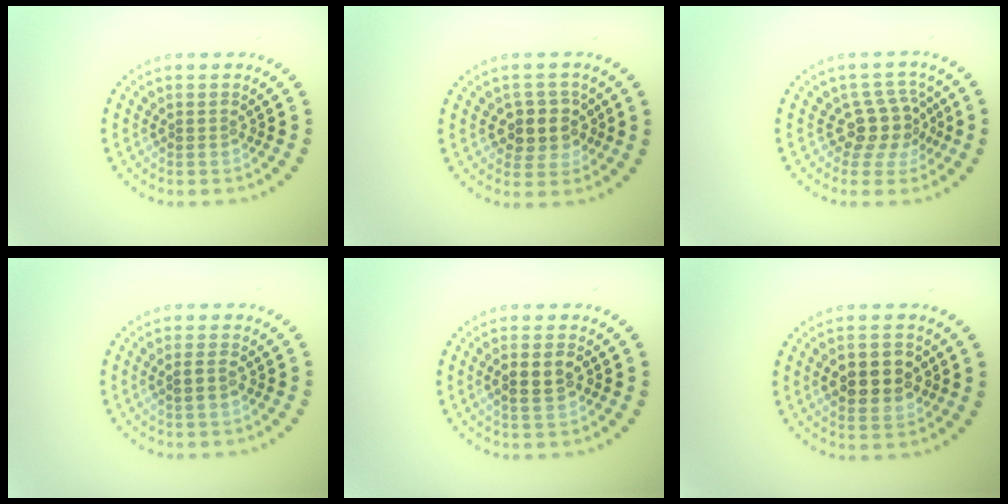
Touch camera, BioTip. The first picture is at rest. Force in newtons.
{"total": 3.2, "press": 2.9, "slide": 1.2}
{"total": 3.3, "press": 2.6, "slide": 2.0}
{"total": 0.8, "press": 0.8, "slide": 0.2}
{"total": 2.7, "press": 2.6, "slide": 0.5}
{"total": 5.0, "press": 5.0, "slide": 0.3}